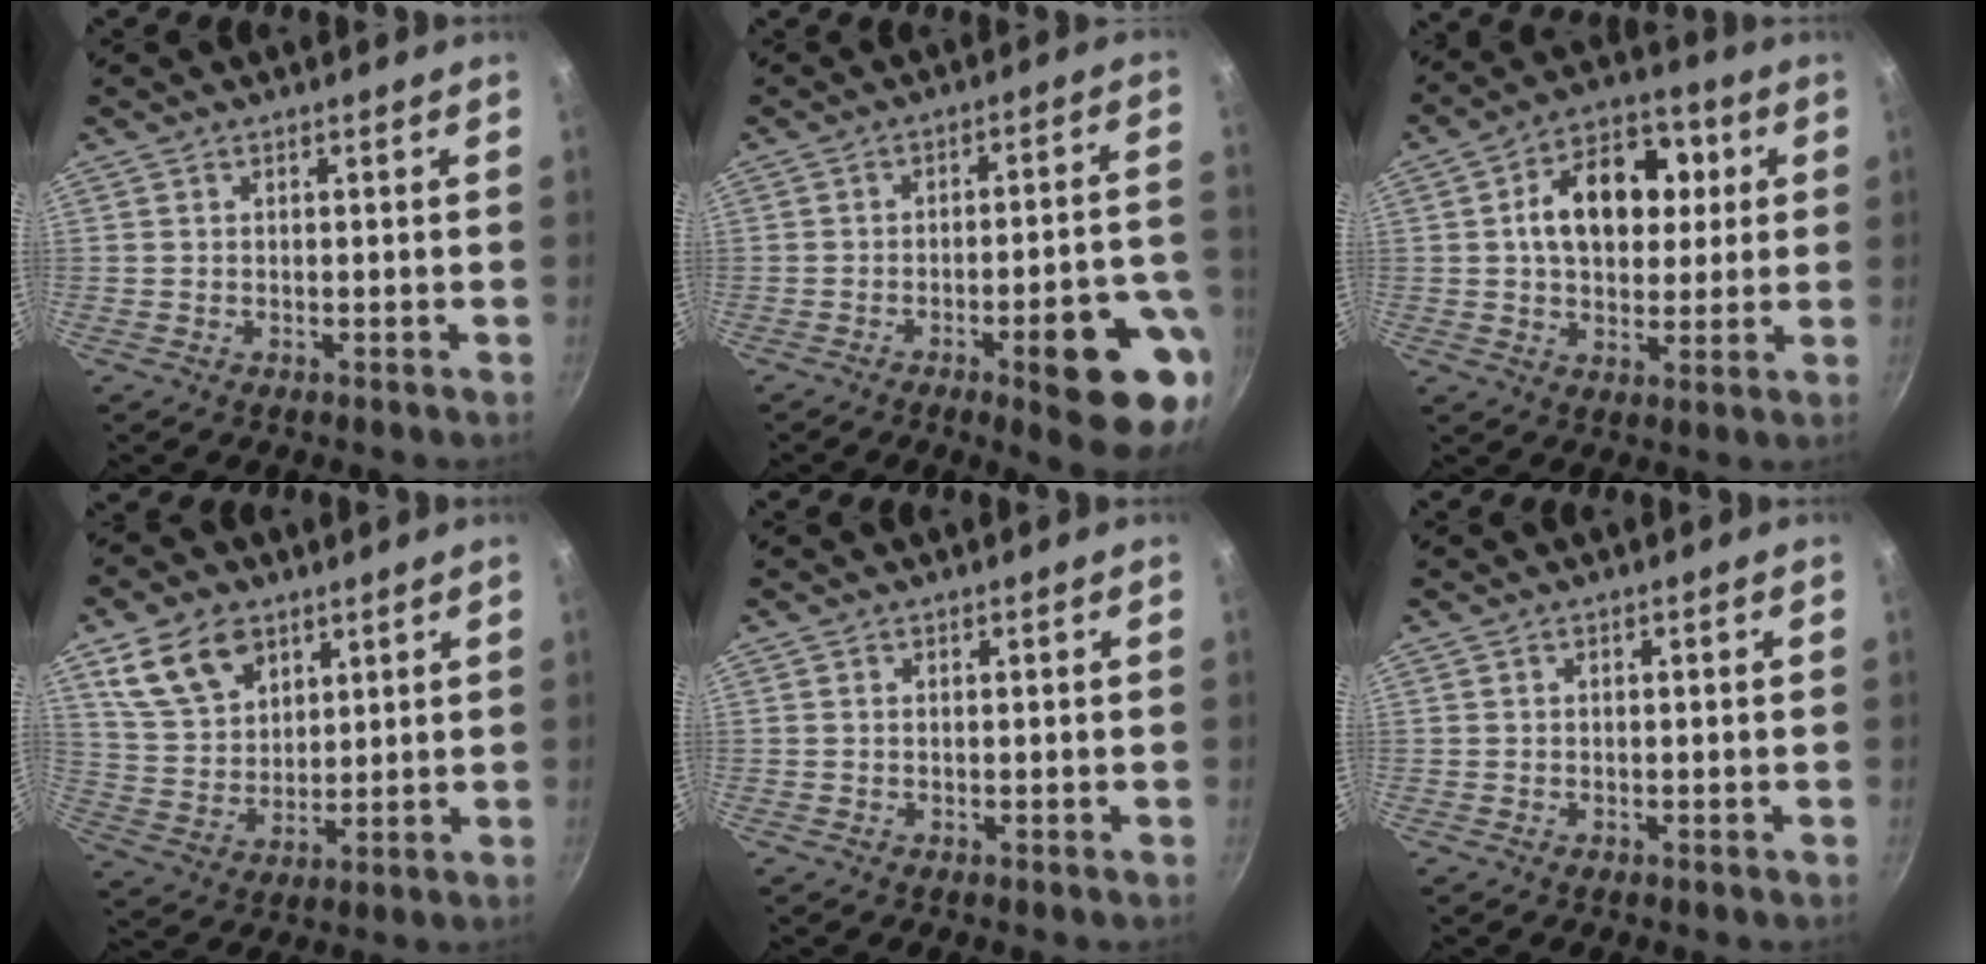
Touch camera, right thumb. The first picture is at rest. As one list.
[{"total": 17.7, "force": [-7.1, 4.2, 15.7], "torque": [-0.149, 0.033, -0.083]}, {"total": 15.8, "force": [2.9, 10.4, 11.5], "torque": [-0.143, 0.015, 0.039]}, {"total": 11.8, "force": [6.6, 7.7, 6.0], "torque": [-0.092, -0.023, 0.134]}, {"total": 0.0}, {"total": 0.0}]